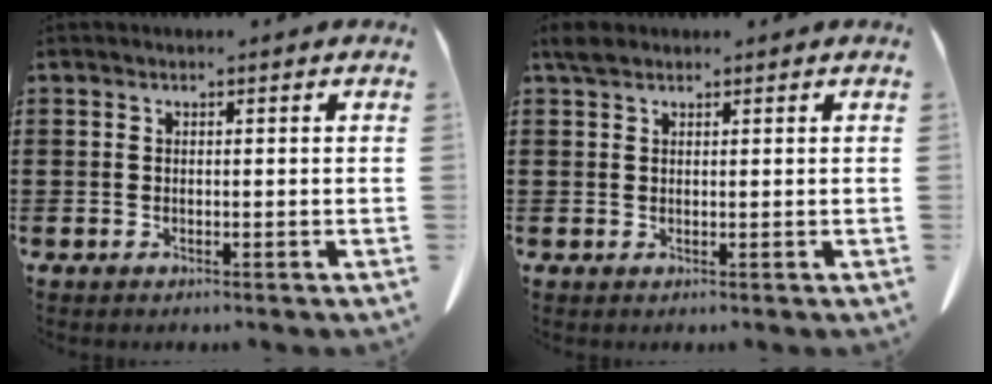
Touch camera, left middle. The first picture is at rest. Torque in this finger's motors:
{"motor_torque": [0.40, 0.50, 0.00, -0.01]}